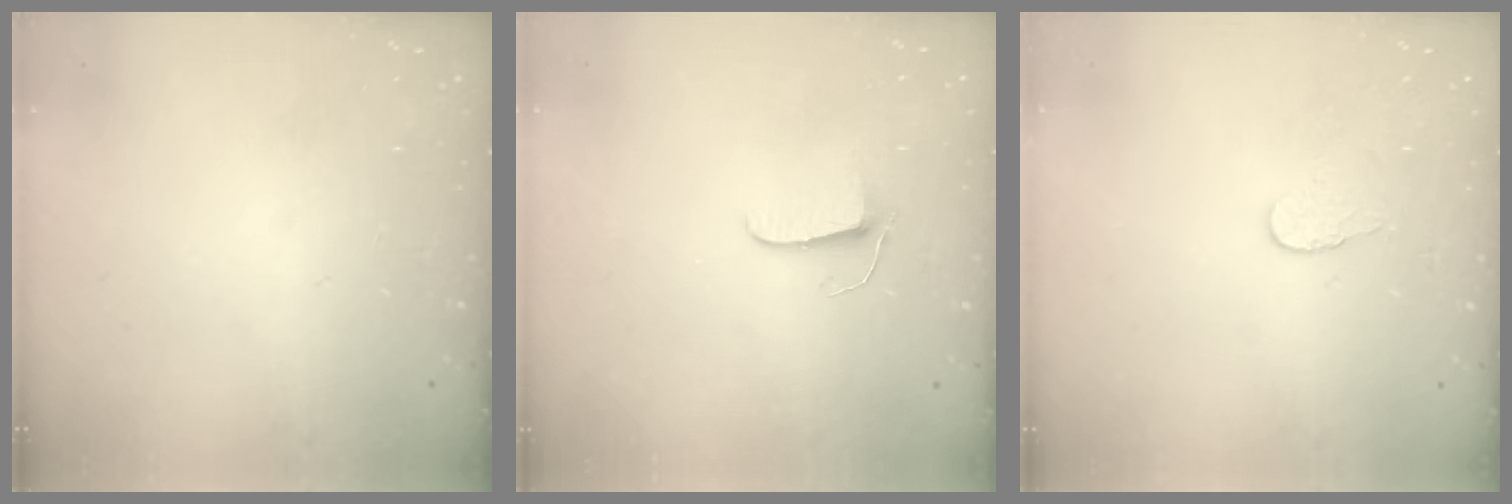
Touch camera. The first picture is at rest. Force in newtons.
{"total": 5.5, "press": 5.5, "slide": 0.5}
{"total": 3.7, "press": 3.7, "slide": 0.3}